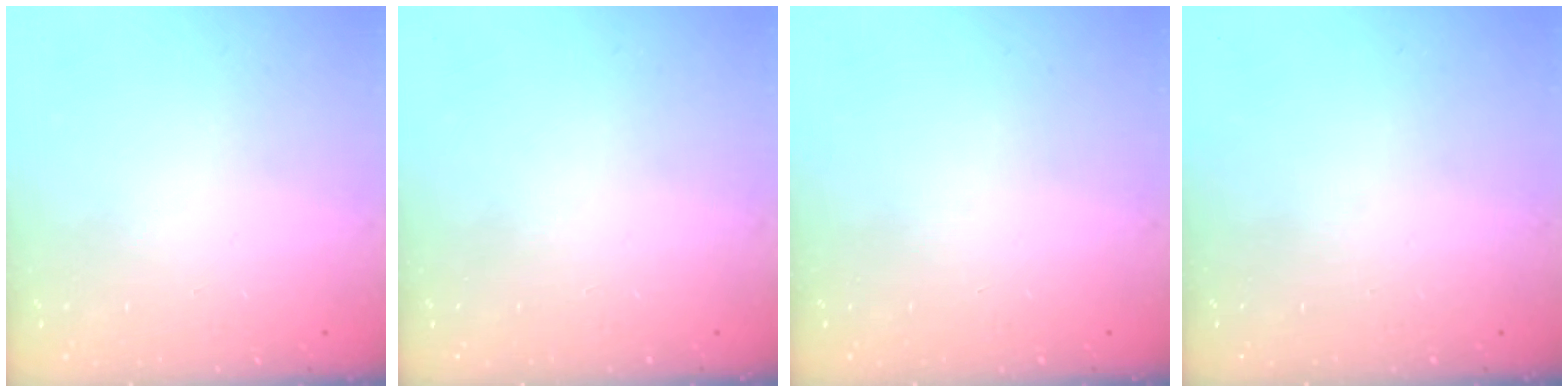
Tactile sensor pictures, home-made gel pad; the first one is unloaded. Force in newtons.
{"total": 0.0}
{"total": 0.0}
{"total": 0.0}